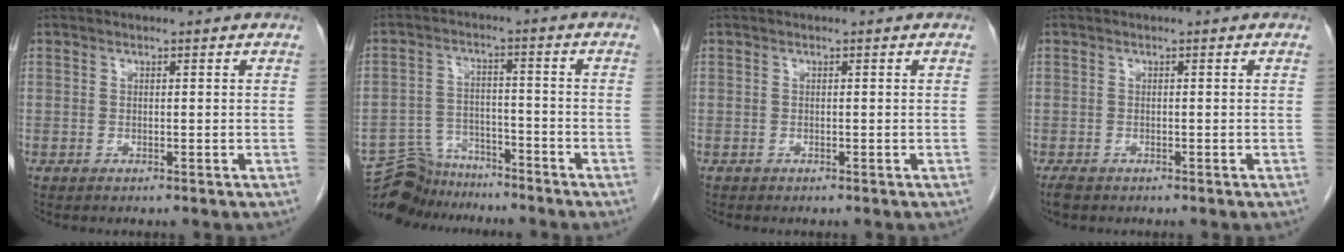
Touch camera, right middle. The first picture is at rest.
{"total": 9.2, "force": [-8.6, 3.3, 0.7], "torque": [-0.017, 0.014, -0.148]}
{"total": 0.0}
{"total": 1.5, "force": [-1.1, 0.7, 0.7], "torque": [-0.018, -0.003, -0.015]}